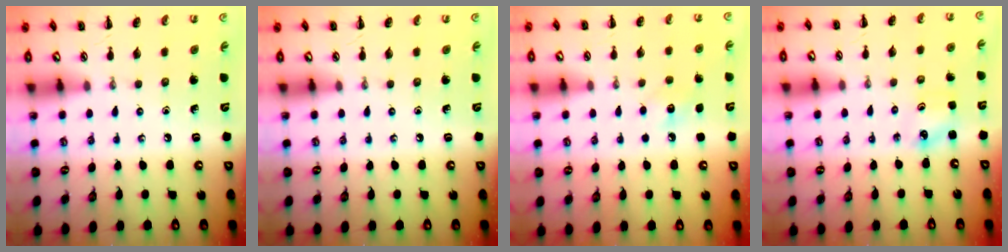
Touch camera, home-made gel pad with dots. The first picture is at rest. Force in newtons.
{"total": 0.0}
{"total": 6.7, "press": 6.5, "slide": 1.5}
{"total": 2.6, "press": 2.5, "slide": 0.7}